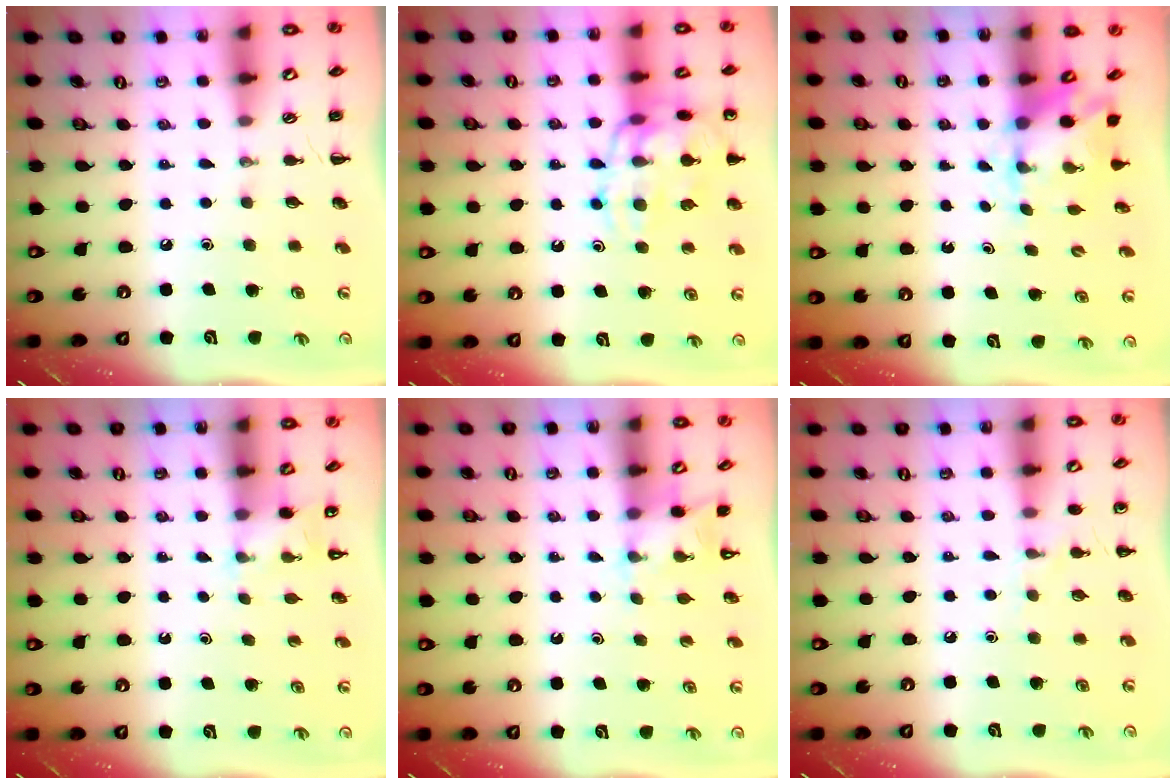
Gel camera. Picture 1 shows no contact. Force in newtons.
{"total": 16.3, "press": 16.1, "slide": 2.3}
{"total": 2.5, "press": 2.3, "slide": 1.0}
{"total": 2.2, "press": 2.1, "slide": 0.7}
{"total": 3.5, "press": 3.3, "slide": 1.1}
{"total": 5.9, "press": 5.6, "slide": 1.9}